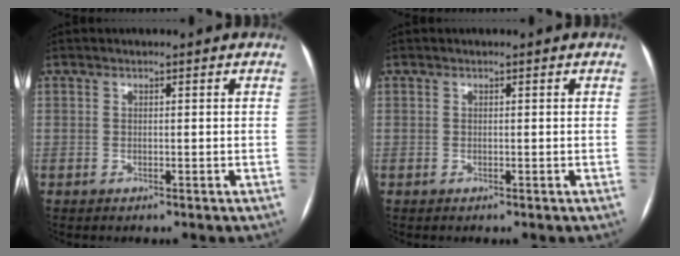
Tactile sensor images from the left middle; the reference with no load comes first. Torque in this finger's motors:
{"motor_torque": [0.00, 0.01, 0.02, 0.00]}